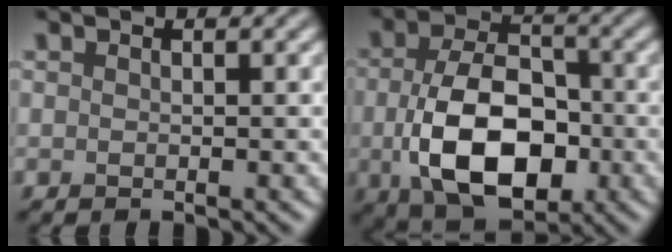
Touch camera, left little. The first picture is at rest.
{"total": 10.1, "force": [-1.9, 6.1, 7.8], "torque": [-0.157, -0.016, -0.025]}